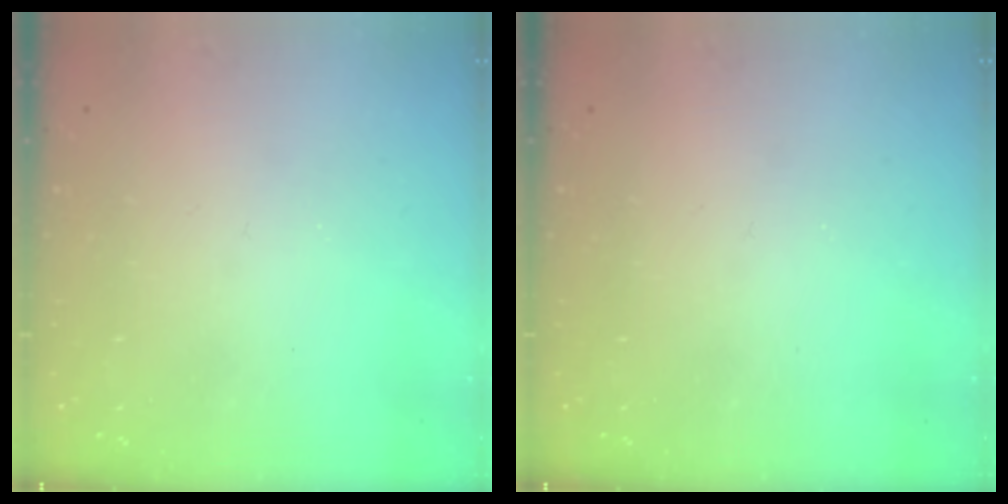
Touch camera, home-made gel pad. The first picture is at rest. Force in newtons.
{"total": 0.0}